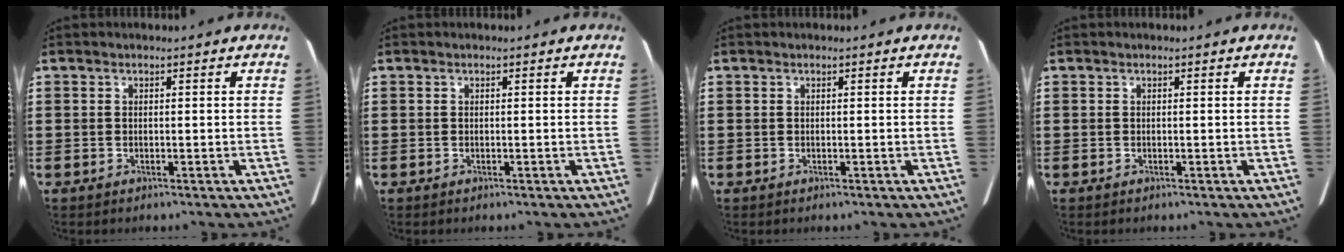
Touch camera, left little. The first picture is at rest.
{"total": 0.0}
{"total": 0.0}
{"total": 0.0}